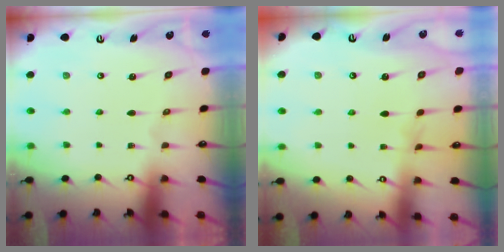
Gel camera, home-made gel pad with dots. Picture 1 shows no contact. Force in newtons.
{"total": 4.5, "press": 4.5, "slide": 0.3}